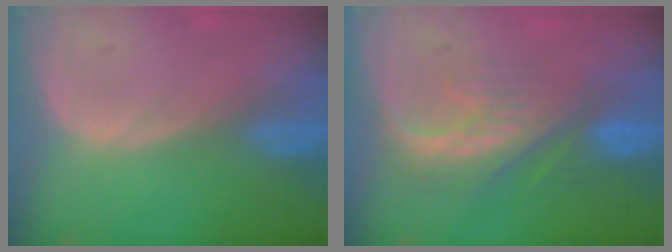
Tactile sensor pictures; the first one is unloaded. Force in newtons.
{"total": 7.9, "press": 7.1, "slide": 3.5}